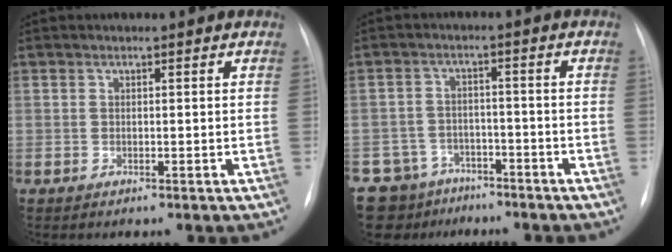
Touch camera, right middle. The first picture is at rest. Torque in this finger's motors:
{"motor_torque": [1.10, -1.04, 1.05, 0.11]}